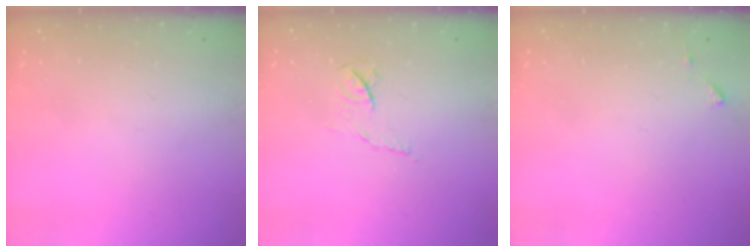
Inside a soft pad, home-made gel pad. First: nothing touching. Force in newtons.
{"total": 5.4, "press": 5.3, "slide": 0.7}
{"total": 4.1, "press": 4.1, "slide": 0.5}